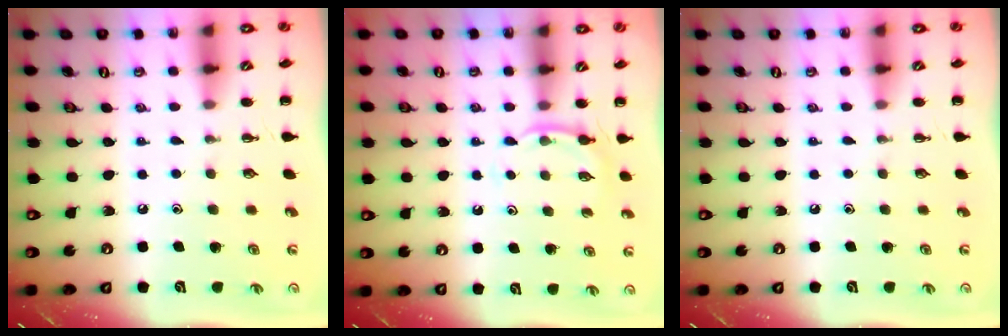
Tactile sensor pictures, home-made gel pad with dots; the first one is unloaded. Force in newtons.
{"total": 4.8, "press": 4.6, "slide": 1.3}
{"total": 0.0}